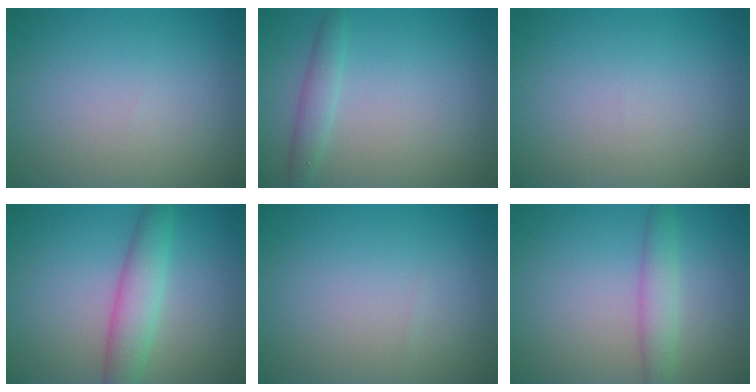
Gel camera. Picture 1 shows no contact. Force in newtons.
{"total": 1.8, "press": 1.8, "slide": 0.1}
{"total": 0.0}
{"total": 3.9, "press": 3.9, "slide": 0.1}
{"total": 0.0}
{"total": 2.5, "press": 2.5, "slide": 0.1}